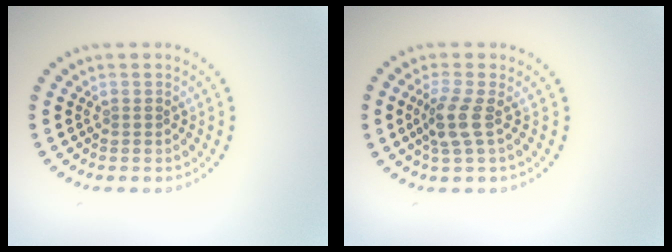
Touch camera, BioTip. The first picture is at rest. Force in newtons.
{"total": 2.6, "press": 1.9, "slide": 1.7}